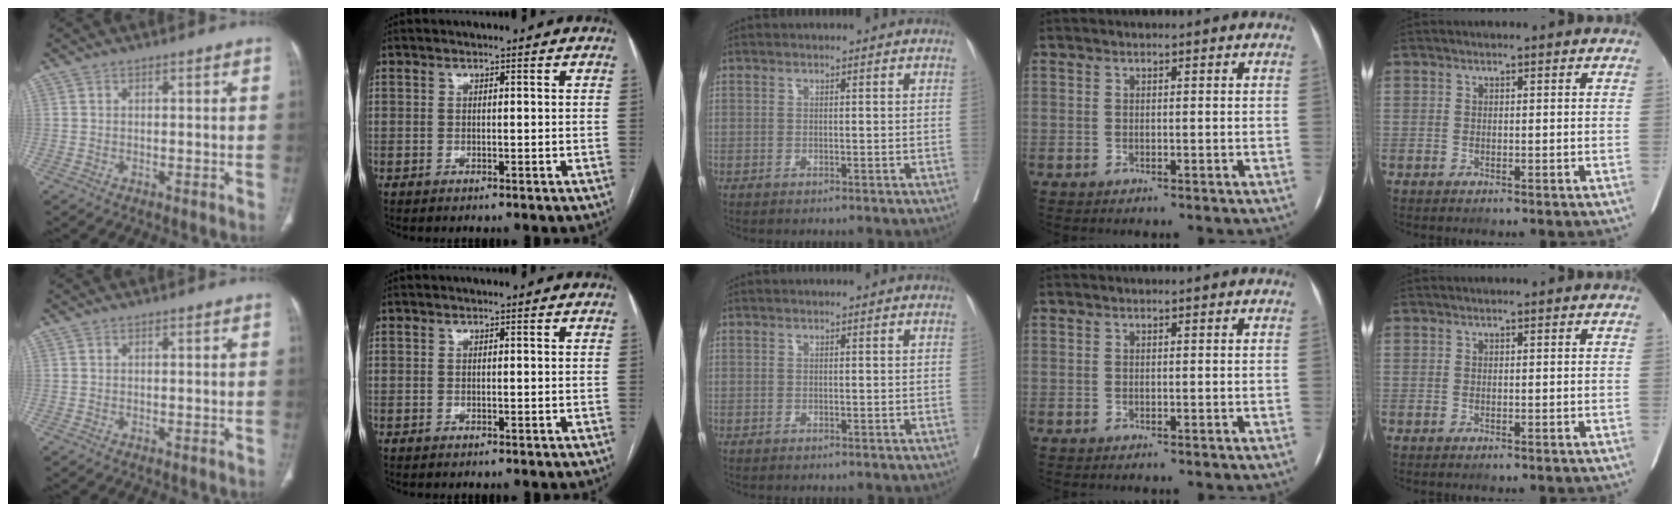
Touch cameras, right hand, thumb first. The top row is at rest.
{}